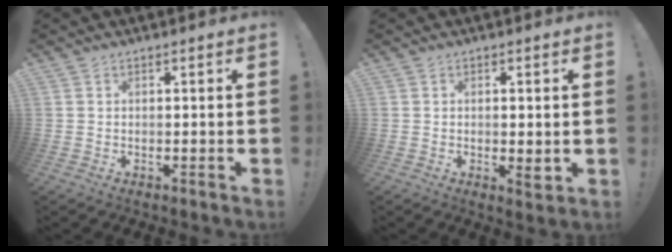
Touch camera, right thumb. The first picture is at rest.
{"total": 2.7, "force": [-0.3, 1.0, 2.5], "torque": [-0.027, -0.002, -0.006]}